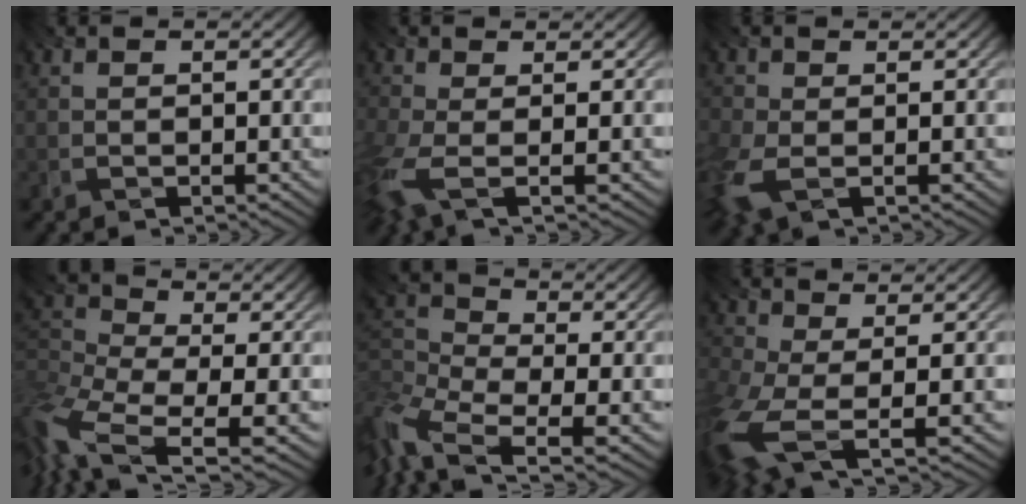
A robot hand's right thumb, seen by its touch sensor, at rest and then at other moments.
{"total": 4.9, "force": [-1.5, 2.0, 4.2], "torque": [-0.113, -0.013, -0.039]}
{"total": 4.8, "force": [-1.1, 3.2, 3.4], "torque": [-0.102, -0.008, -0.028]}
{"total": 10.4, "force": [-4.5, 4.5, 8.2], "torque": [-0.205, -0.010, -0.096]}
{"total": 8.8, "force": [-5.0, 4.0, 6.0], "torque": [-0.158, -0.014, -0.106]}
{"total": 8.1, "force": [-2.4, 4.0, 6.7], "torque": [-0.182, -0.026, -0.054]}